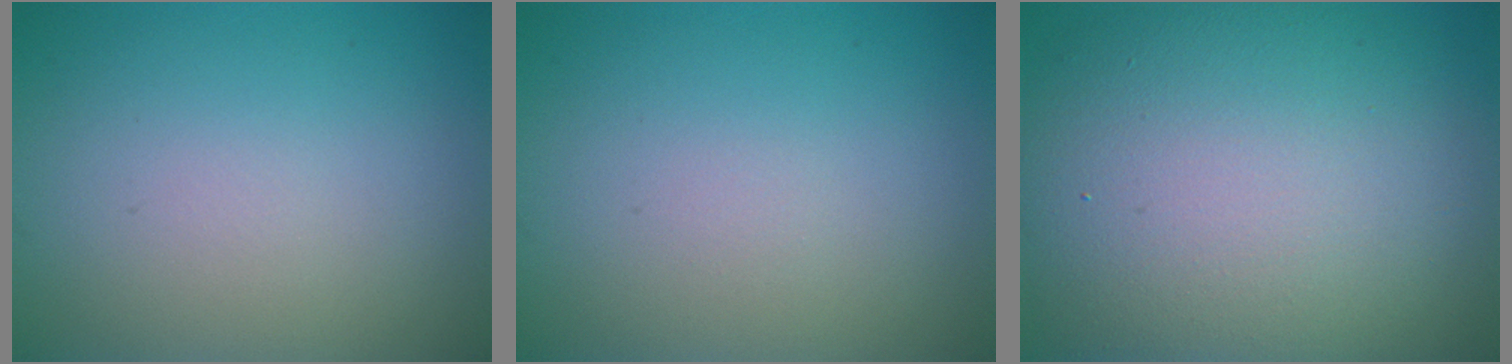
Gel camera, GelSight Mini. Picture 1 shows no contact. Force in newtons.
{"total": 0.0}
{"total": 14.6, "press": 14.5, "slide": 0.9}